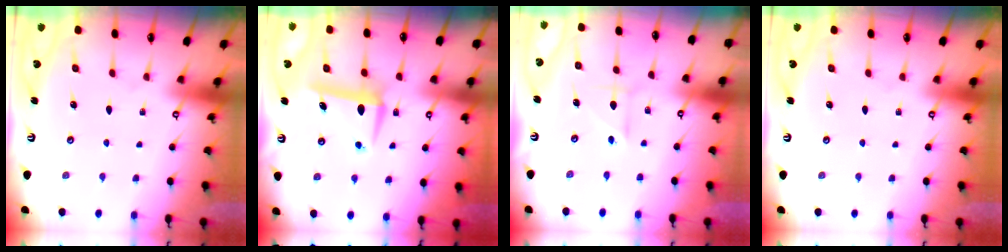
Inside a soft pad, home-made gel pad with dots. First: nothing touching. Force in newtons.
{"total": 8.2, "press": 8.1, "slide": 1.1}
{"total": 3.3, "press": 3.0, "slide": 1.4}
{"total": 0.0}